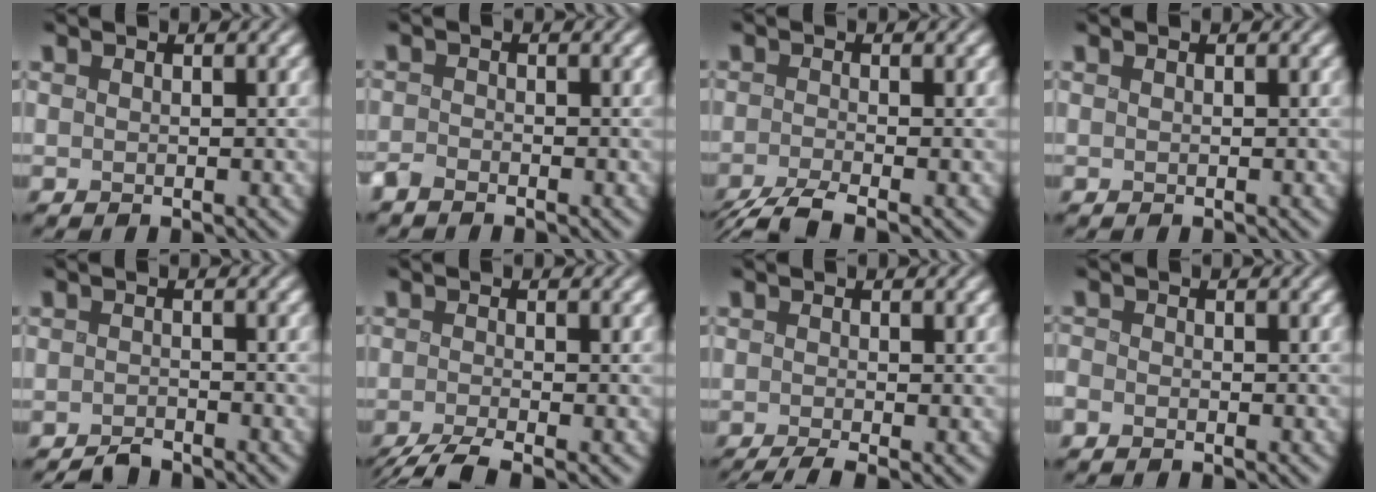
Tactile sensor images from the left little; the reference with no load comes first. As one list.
[{"total": 1.5, "force": [-1.5, 0.2, 0.1], "torque": [0.001, -0.002, -0.033]}, {"total": 3.7, "force": [-2.8, 0.6, 2.4], "torque": [-0.035, -0.007, -0.060]}, {"total": 0.0}, {"total": 1.8, "force": [-1.8, 0.2, 0.0], "torque": [0.005, -0.003, -0.040]}, {"total": 3.3, "force": [-2.5, 0.5, 2.1], "torque": [-0.028, -0.008, -0.055]}, {"total": 1.9, "force": [-1.2, 0.3, 1.4], "torque": [-0.021, -0.003, -0.026]}, {"total": 1.1, "force": [-0.9, 0.6, 0.2], "torque": [0.001, 0.001, -0.022]}]